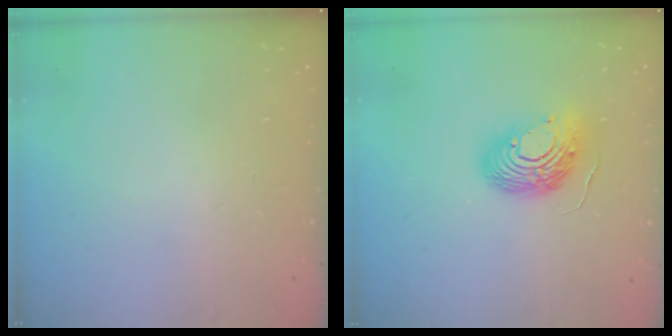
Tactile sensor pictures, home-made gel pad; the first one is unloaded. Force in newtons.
{"total": 13.3, "press": 13.1, "slide": 2.3}